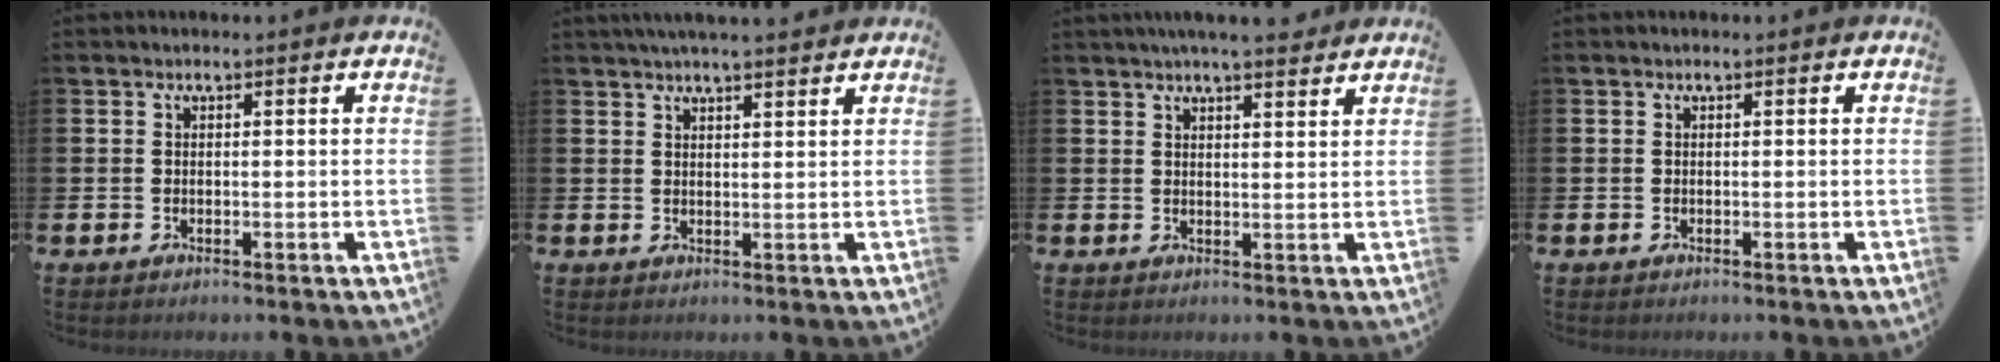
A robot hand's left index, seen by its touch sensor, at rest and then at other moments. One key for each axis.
{"total": 3.3, "fx": 3.2, "fy": -0.1, "fz": 1.0, "tx": -0.021, "ty": -0.009, "tz": 0.058}
{"total": 4.3, "fx": 4.1, "fy": 0.1, "fz": 1.3, "tx": -0.022, "ty": -0.017, "tz": 0.071}
{"total": 0.0}